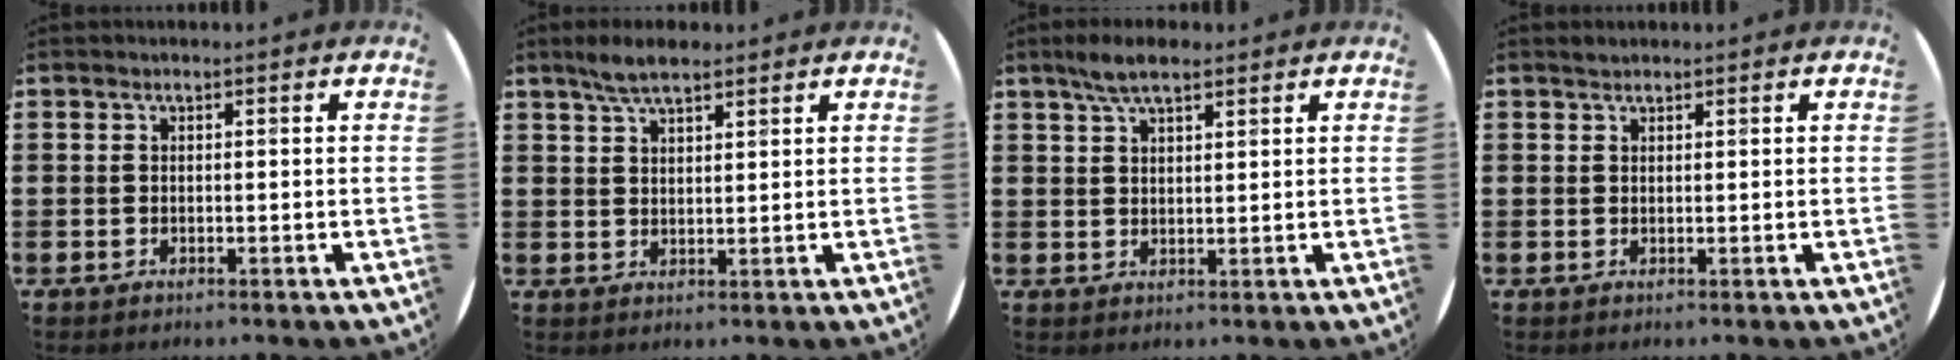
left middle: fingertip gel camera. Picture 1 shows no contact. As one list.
[{"total": 4.3, "force": [3.5, 1.2, 2.3], "torque": [-0.051, 0.003, 0.063]}, {"total": 4.4, "force": [3.3, 1.4, 2.5], "torque": [-0.048, 0.001, 0.059]}, {"total": 0.7, "force": [0.6, 0.2, 0.1], "torque": [-0.003, 0.003, 0.012]}]